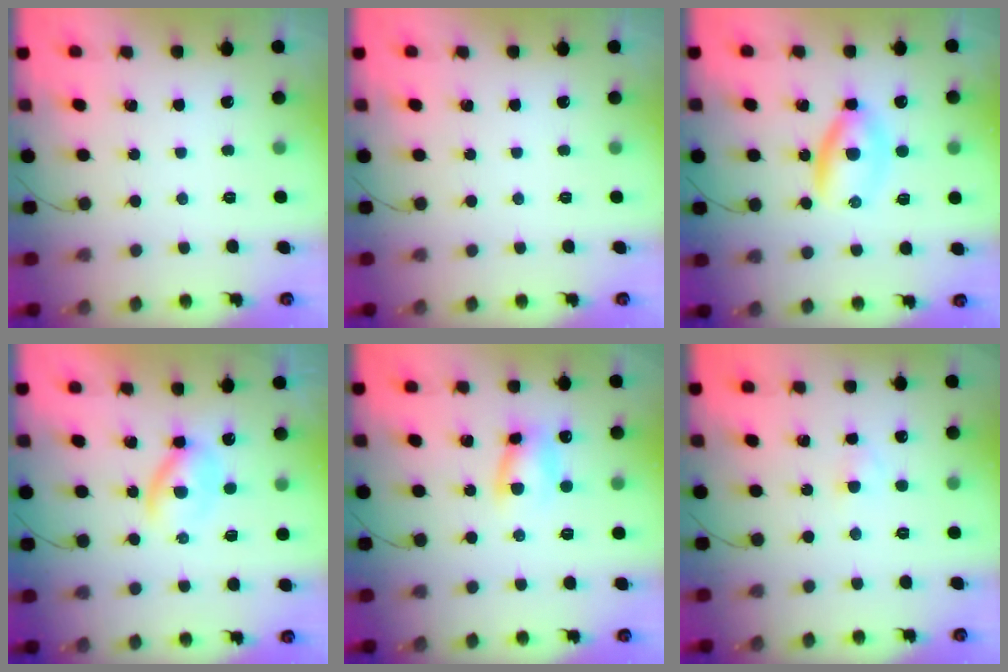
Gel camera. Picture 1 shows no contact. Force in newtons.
{"total": 0.0}
{"total": 4.6, "press": 4.5, "slide": 0.9}
{"total": 2.8, "press": 2.8, "slide": 0.5}
{"total": 7.0, "press": 7.0, "slide": 0.9}
{"total": 1.8, "press": 1.6, "slide": 0.9}